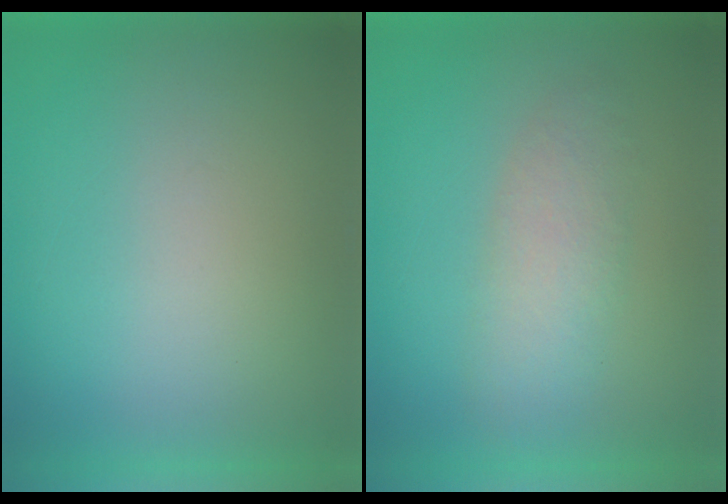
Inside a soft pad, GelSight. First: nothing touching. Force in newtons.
{"total": 3.2}